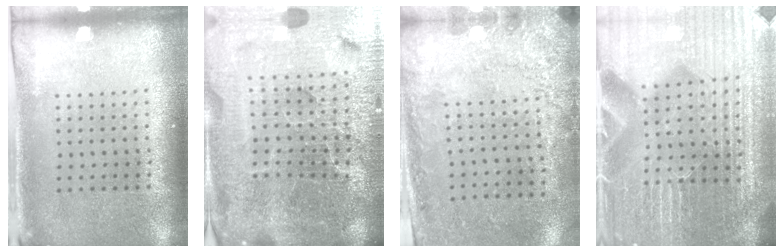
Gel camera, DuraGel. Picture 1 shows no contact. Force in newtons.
{"total": 6.9, "press": 6.0, "slide": 3.4}
{"total": 2.7, "press": 2.0, "slide": 1.8}
{"total": 6.0, "press": 5.5, "slide": 2.5}